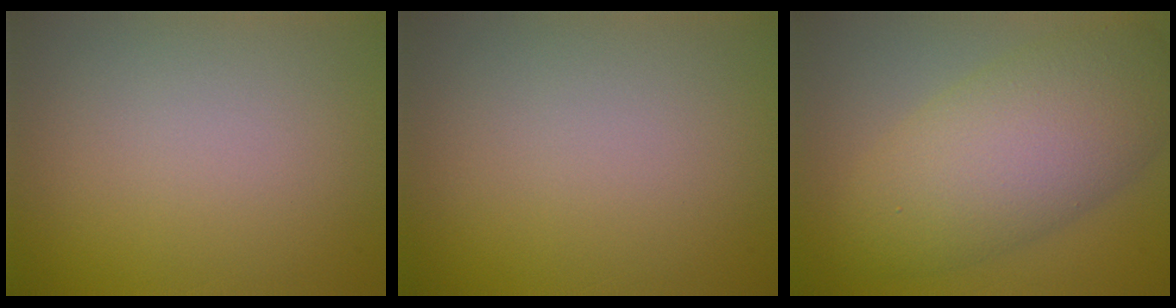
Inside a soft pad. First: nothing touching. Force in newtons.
{"total": 0.0}
{"total": 8.3, "press": 8.3, "slide": 0.1}